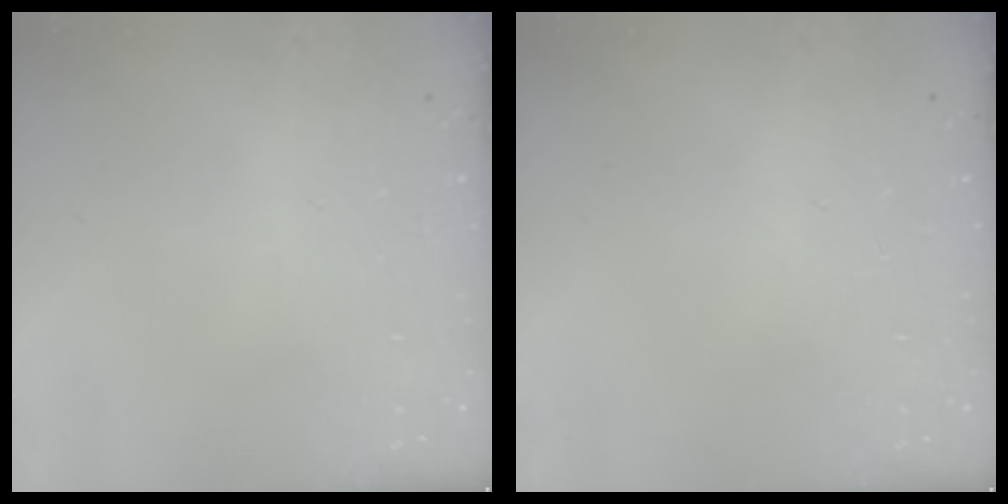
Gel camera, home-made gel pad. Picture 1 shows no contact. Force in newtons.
{"total": 0.0}